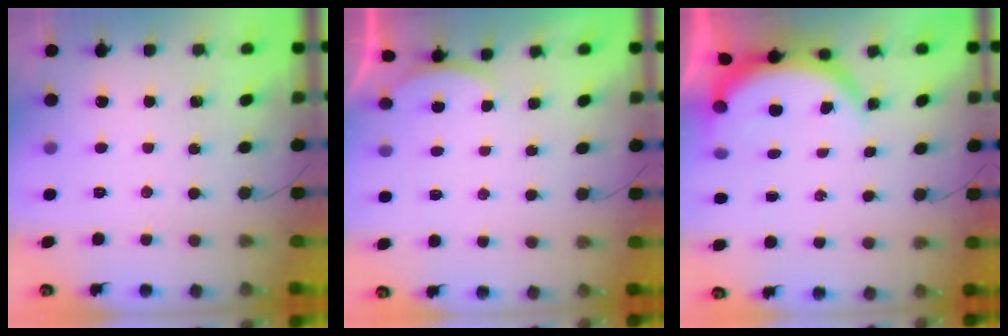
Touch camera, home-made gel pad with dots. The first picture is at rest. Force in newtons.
{"total": 2.0, "press": 1.9, "slide": 0.6}
{"total": 6.6, "press": 6.6, "slide": 0.9}